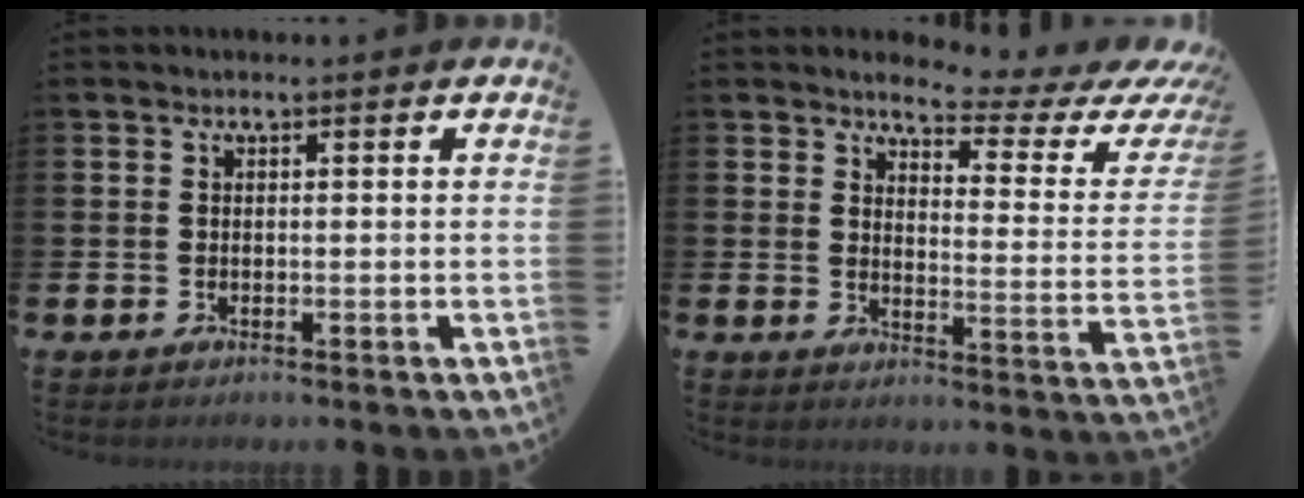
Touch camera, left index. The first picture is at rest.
{"total": 4.2, "force": [3.6, 0.8, 1.9], "torque": [-0.052, -0.029, 0.052]}